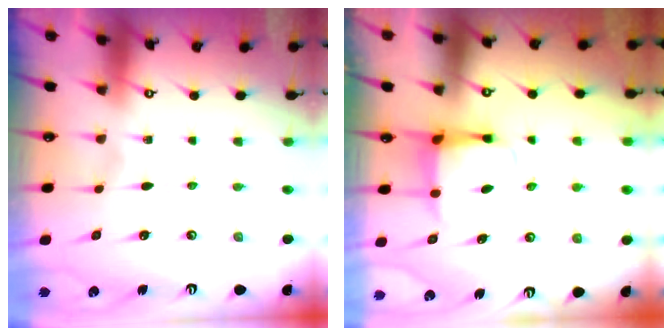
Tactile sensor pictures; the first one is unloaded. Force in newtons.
{"total": 4.6, "press": 4.5, "slide": 0.5}